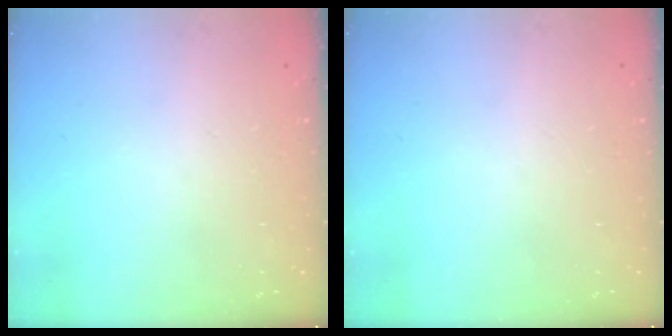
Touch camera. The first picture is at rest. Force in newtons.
{"total": 0.0}